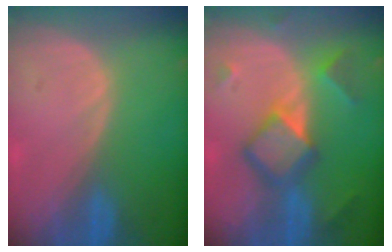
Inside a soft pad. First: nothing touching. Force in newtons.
{"total": 7.6, "press": 7.6, "slide": 0.6}